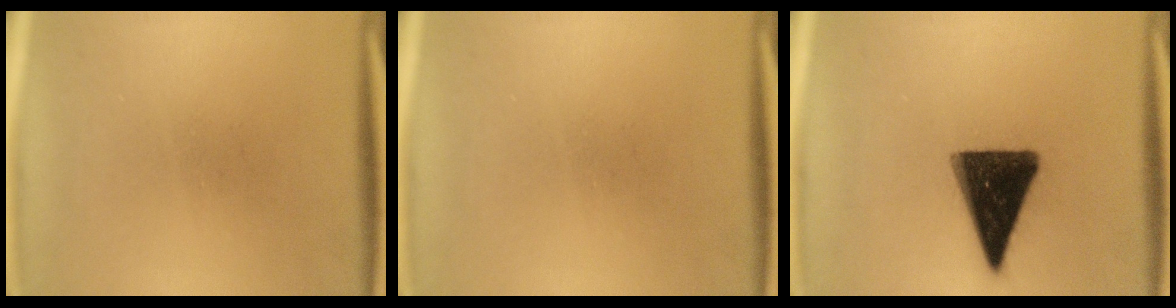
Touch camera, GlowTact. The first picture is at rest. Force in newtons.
{"total": 0.0}
{"total": 15.0}